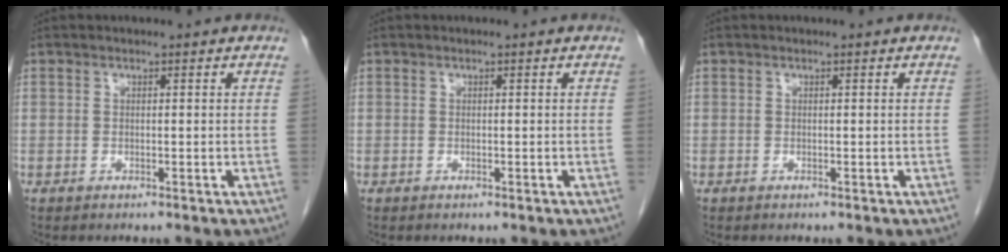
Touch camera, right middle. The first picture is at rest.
{"total": 0.0}
{"total": 0.0}